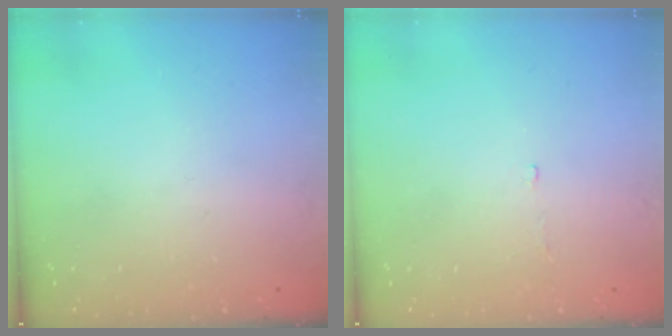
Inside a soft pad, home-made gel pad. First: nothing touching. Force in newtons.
{"total": 1.6, "press": 1.5, "slide": 0.3}